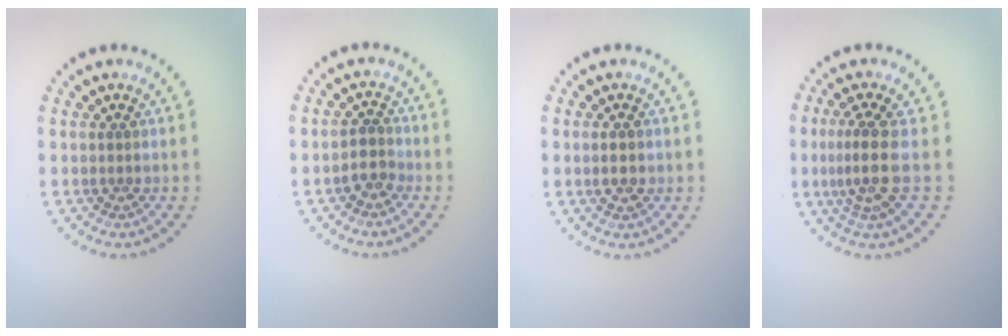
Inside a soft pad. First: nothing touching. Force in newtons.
{"total": 1.9, "press": 1.6, "slide": 1.0}
{"total": 1.7, "press": 1.7, "slide": 0.0}
{"total": 3.1, "press": 2.2, "slide": 2.2}